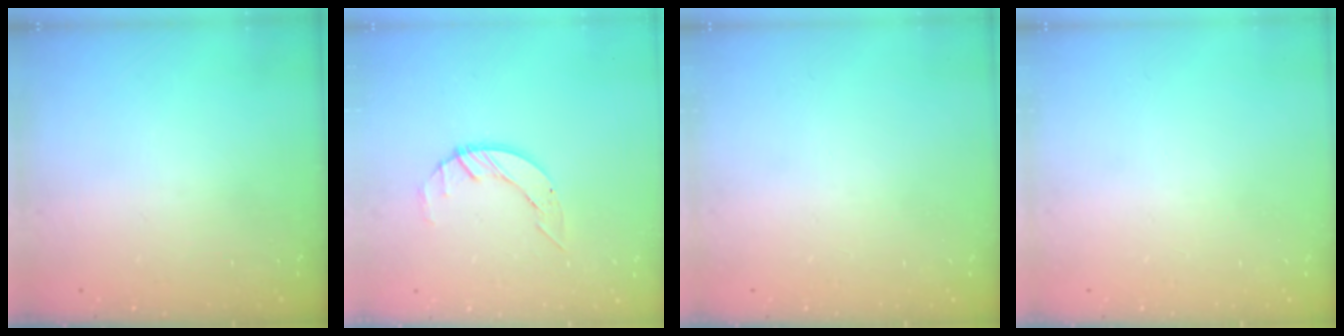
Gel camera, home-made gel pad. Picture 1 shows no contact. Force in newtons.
{"total": 3.4, "press": 3.4, "slide": 0.4}
{"total": 0.0}
{"total": 0.0}